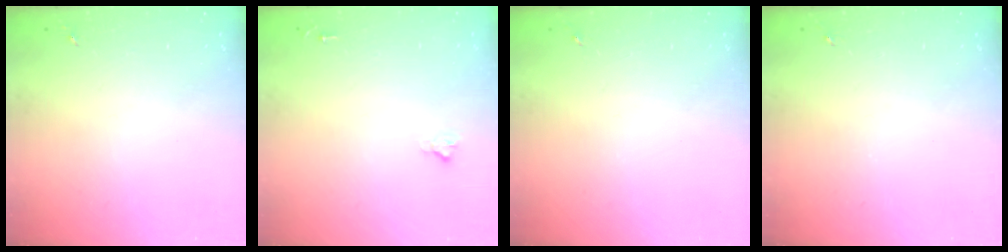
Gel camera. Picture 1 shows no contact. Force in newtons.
{"total": 1.9, "press": 1.9, "slide": 0.2}
{"total": 0.0}
{"total": 0.0}